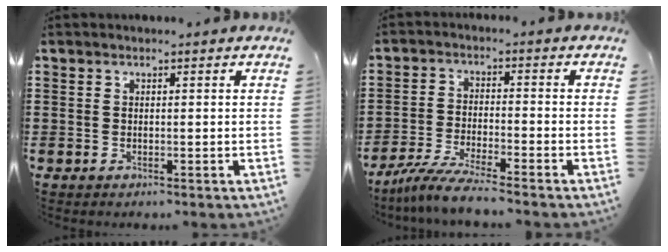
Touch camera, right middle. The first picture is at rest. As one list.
[{"total": 6.0, "force": [-5.5, -0.2, 2.5], "torque": [-0.059, -0.016, -0.108]}]